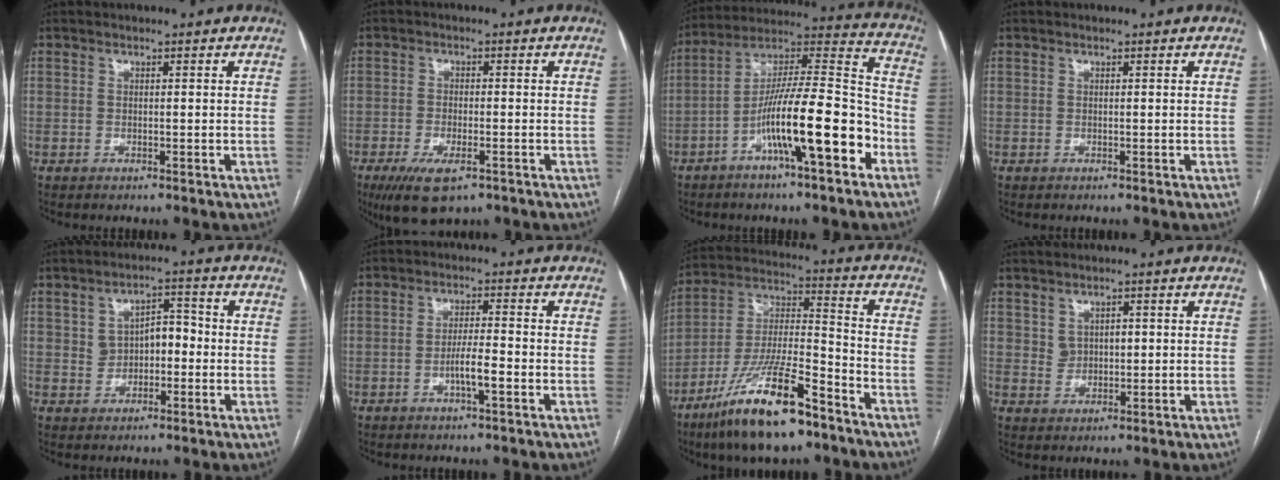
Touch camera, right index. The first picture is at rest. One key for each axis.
{"total": 7.4, "fx": -4.3, "fy": 2.7, "fz": 5.3, "tx": -0.097, "ty": -0.013, "tz": -0.066}
{"total": 16.9, "fx": -7.2, "fy": 2.1, "fz": 15.1, "tx": -0.257, "ty": 0.014, "tz": -0.119}
{"total": 0.0}
{"total": 5.1, "fx": -0.2, "fy": 3.5, "fz": 3.7, "tx": -0.055, "ty": 0.028, "tz": 0.002}
{"total": 4.1, "fx": -1.6, "fy": 0.4, "fz": 3.7, "tx": -0.066, "ty": 0.001, "tz": -0.028}
{"total": 18.2, "fx": -11.9, "fy": 3.7, "fz": 13.3, "tx": -0.274, "ty": -0.019, "tz": -0.216}
{"total": 2.9, "fx": 0.9, "fy": 2.2, "fz": 1.7, "tx": -0.028, "ty": 0.006, "tz": 0.020}